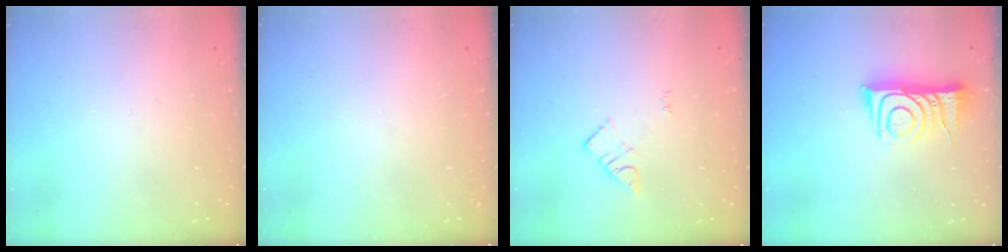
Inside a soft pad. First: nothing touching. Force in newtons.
{"total": 0.0}
{"total": 3.2, "press": 3.2, "slide": 0.2}
{"total": 10.7, "press": 10.7, "slide": 1.2}